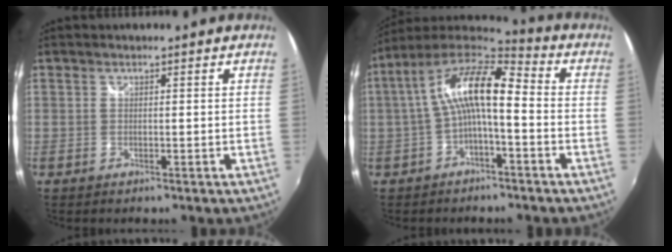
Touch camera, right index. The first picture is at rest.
{"total": 12.6, "force": [-0.7, 4.0, 12.0], "torque": [-0.228, 0.023, -0.019]}